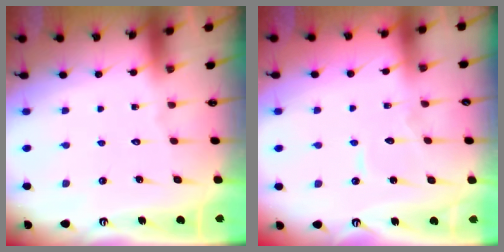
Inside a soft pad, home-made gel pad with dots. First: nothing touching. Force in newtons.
{"total": 5.8, "press": 5.7, "slide": 0.5}